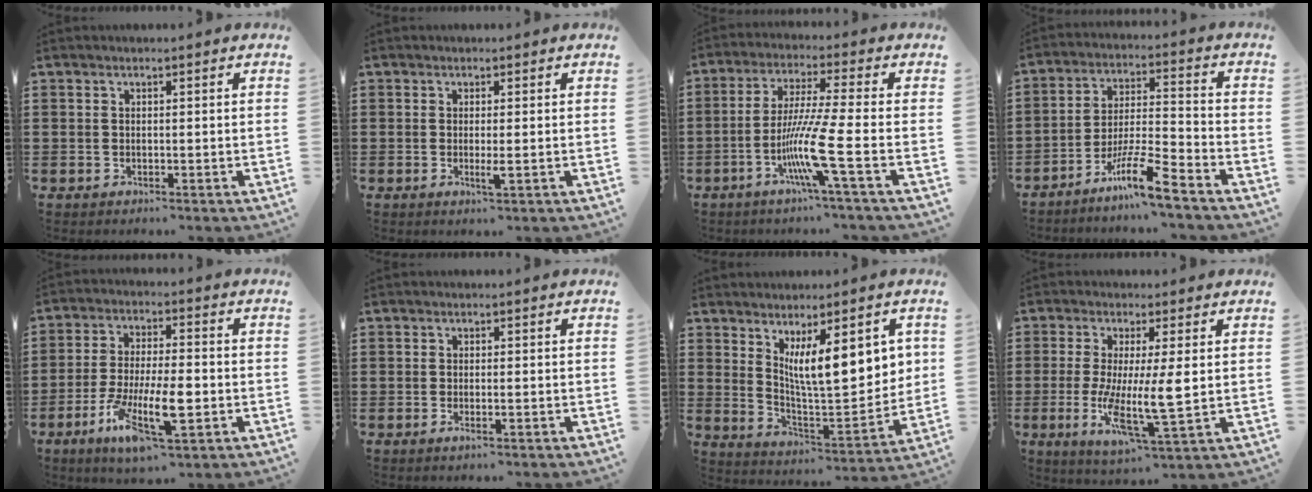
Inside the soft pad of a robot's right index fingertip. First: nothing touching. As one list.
[{"total": 1.9, "force": [-0.3, 0.0, 1.8], "torque": [-0.033, -0.005, -0.006]}, {"total": 10.4, "force": [-3.8, -0.5, 9.7], "torque": [-0.205, -0.021, -0.080]}, {"total": 9.6, "force": [-7.0, 0.7, 6.4], "torque": [-0.128, 0.000, -0.136]}, {"total": 11.3, "force": [-4.3, 3.3, 9.9], "torque": [-0.206, -0.008, -0.079]}, {"total": 1.0, "force": [-0.5, 0.1, 0.9], "torque": [-0.015, -0.004, -0.008]}, {"total": 11.7, "force": [4.7, 3.1, 10.3], "torque": [-0.175, -0.015, 0.077]}, {"total": 9.0, "force": [0.3, 1.3, 8.9], "torque": [-0.170, -0.023, 0.001]}]